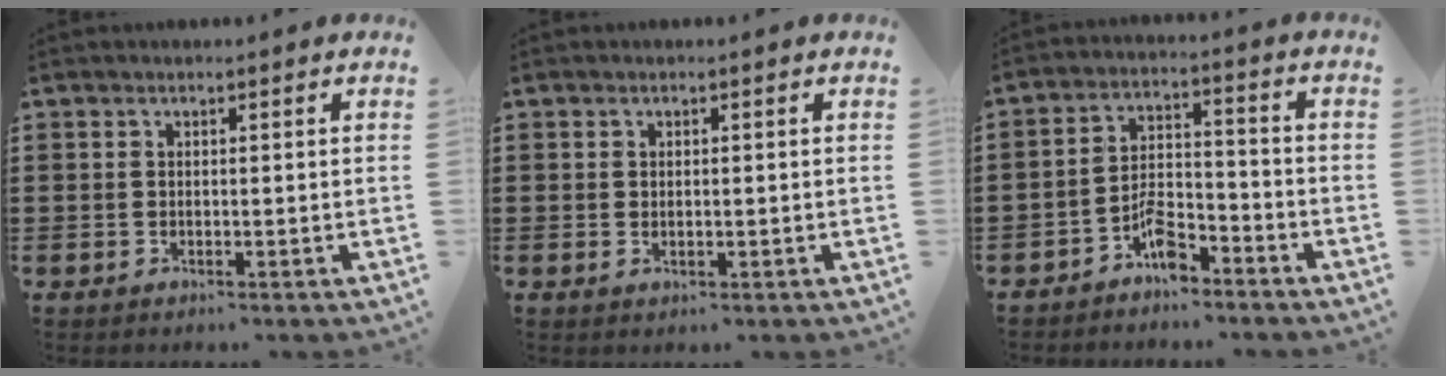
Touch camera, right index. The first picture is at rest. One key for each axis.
{"total": 0.6, "fx": 0.1, "fy": 0.4, "fz": 0.4, "tx": -0.009, "ty": 0.005, "tz": 0.001}
{"total": 5.7, "fx": -4.3, "fy": 2.1, "fz": 3.1, "tx": -0.057, "ty": 0.016, "tz": -0.081}